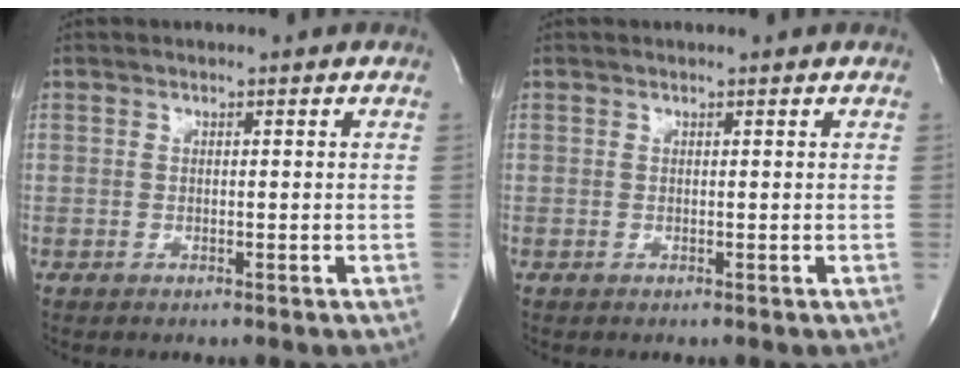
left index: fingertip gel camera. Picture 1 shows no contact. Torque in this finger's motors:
{"motor_torque": [0.09, -0.03, -0.03, 0.01]}